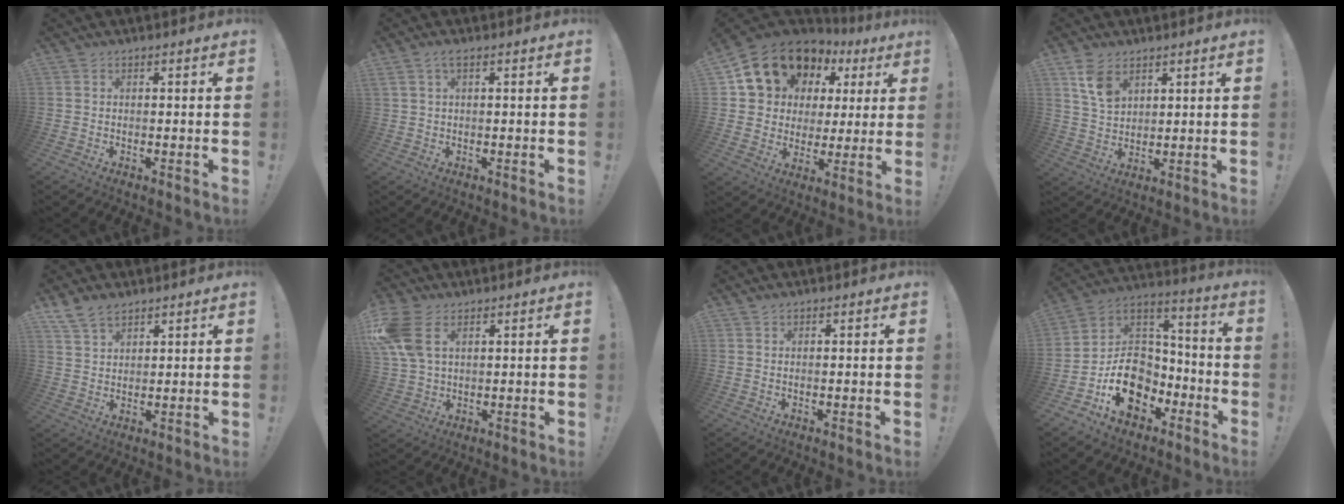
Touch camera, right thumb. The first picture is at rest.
{"total": 2.6, "force": [1.2, 0.8, 2.1], "torque": [-0.048, 0.004, 0.024]}
{"total": 15.3, "force": [9.5, 10.9, 5.1], "torque": [-0.080, -0.063, 0.195]}
{"total": 7.8, "force": [4.6, 4.6, 4.3], "torque": [-0.067, -0.021, 0.087]}
{"total": 6.7, "force": [5.3, 3.5, 2.4], "torque": [-0.051, -0.023, 0.104]}
{"total": 11.2, "force": [4.5, 6.9, 7.6], "torque": [-0.155, -0.008, 0.092]}
{"total": 0.7, "force": [0.5, 0.1, 0.4], "torque": [-0.005, -0.002, 0.009]}
{"total": 16.8, "force": [-6.7, 13.1, 8.0], "torque": [-0.102, 0.037, -0.102]}